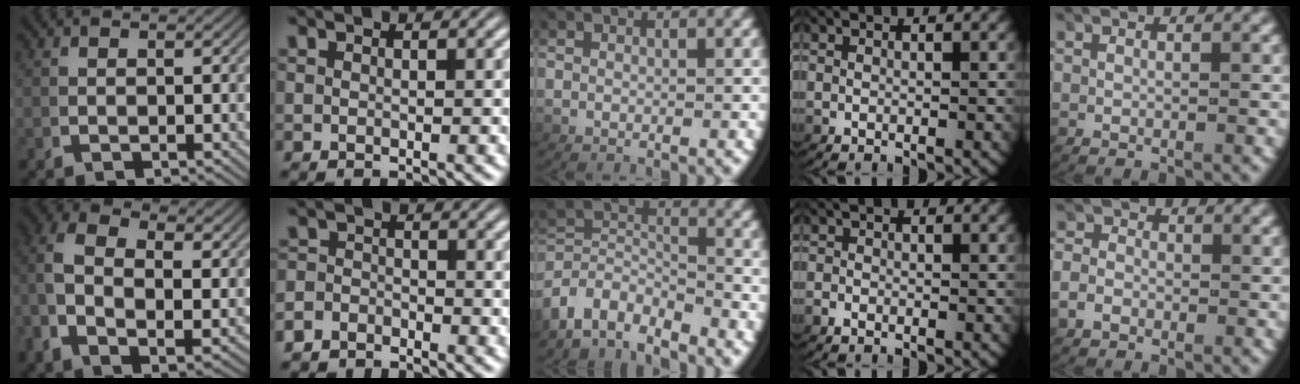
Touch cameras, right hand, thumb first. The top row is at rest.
{"thumb": {"total": 6.7, "force": [1.3, 4.0, 5.3], "torque": [-0.120, -0.017, 0.028]}, "index": {"total": 3.2, "force": [-3.1, 0.7, -0.4], "torque": [0.016, -0.016, -0.050]}, "middle": {"total": 5.5, "force": [-3.4, 4.0, 1.8], "torque": [-0.065, -0.035, -0.053]}, "ring": {"total": 0.8, "force": [-0.7, 0.4, 0.1], "torque": [-0.012, -0.006, -0.011]}, "little": {"total": 2.1, "force": [-0.8, 1.8, 0.7], "torque": [-0.020, -0.004, -0.018]}}